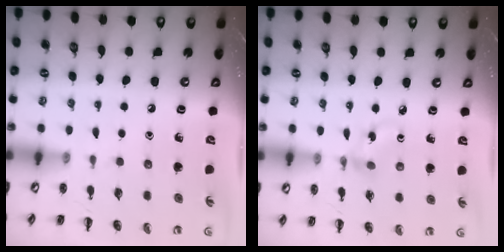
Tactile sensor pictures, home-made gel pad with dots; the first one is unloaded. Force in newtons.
{"total": 2.8, "press": 2.6, "slide": 1.0}